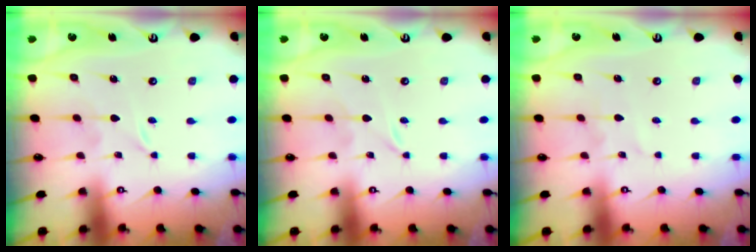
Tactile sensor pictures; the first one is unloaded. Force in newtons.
{"total": 0.0}
{"total": 2.7, "press": 2.7, "slide": 0.3}